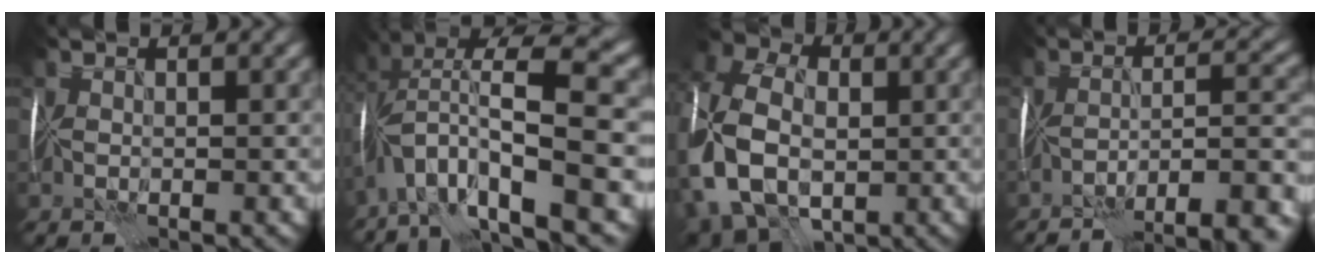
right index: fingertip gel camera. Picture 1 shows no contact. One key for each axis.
{"total": 12.1, "fx": -3.2, "fy": 3.7, "fz": 11.0, "tx": -0.202, "ty": 0.020, "tz": -0.047}
{"total": 15.4, "fx": -3.8, "fy": 11.1, "fz": 9.9, "tx": -0.212, "ty": -0.010, "tz": -0.084}
{"total": 11.0, "fx": -9.1, "fy": 1.6, "fz": 6.0, "tx": -0.066, "ty": 0.007, "tz": -0.108}